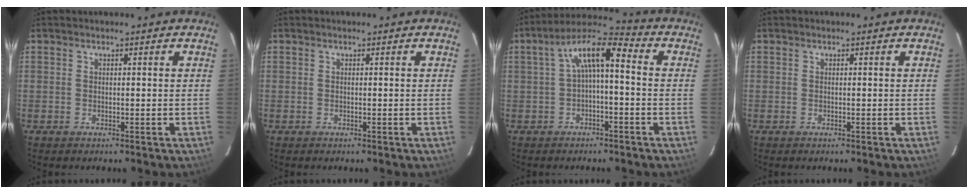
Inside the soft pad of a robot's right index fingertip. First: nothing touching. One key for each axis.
{"total": 0.0}
{"total": 8.2, "fx": -0.2, "fy": 2.7, "fz": 7.8, "tx": -0.152, "ty": 0.029, "tz": -0.005}
{"total": 0.0}